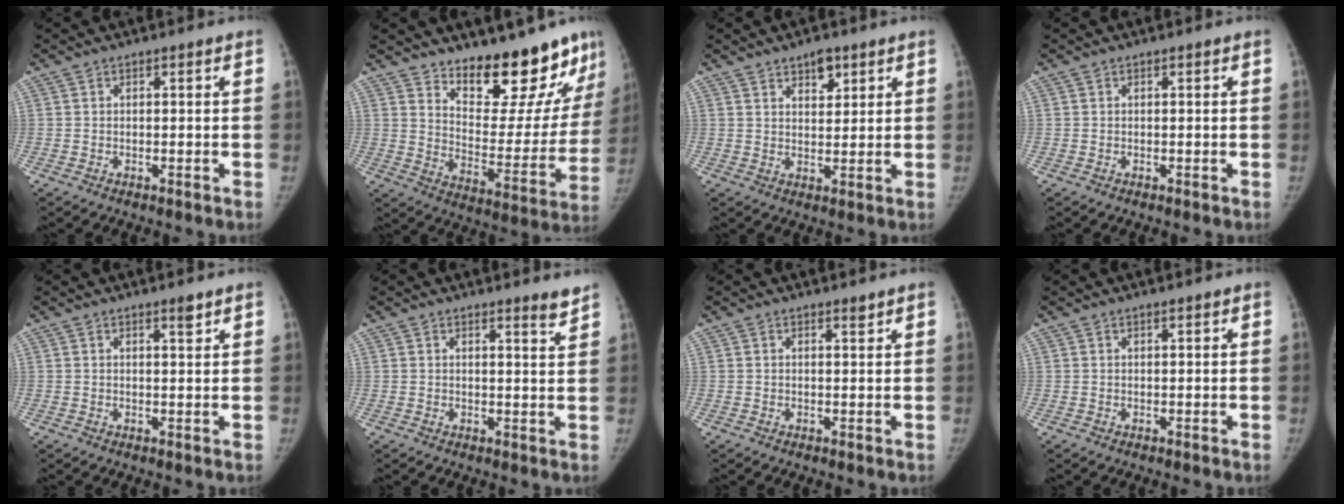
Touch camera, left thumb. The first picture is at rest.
{"total": 19.9, "force": [15.9, 6.7, 10.0], "torque": [-0.089, -0.124, 0.232]}
{"total": 4.5, "force": [3.0, 2.2, 2.5], "torque": [-0.020, -0.019, 0.047]}
{"total": 0.0}
{"total": 1.8, "force": [1.4, 0.3, 1.2], "torque": [-0.016, -0.010, 0.022]}
{"total": 2.8, "force": [2.5, 0.1, 1.4], "torque": [-0.015, -0.025, 0.030]}
{"total": 0.9, "force": [0.8, 0.1, 0.5], "torque": [-0.006, -0.007, 0.014]}
{"total": 0.6, "force": [0.5, 0.0, 0.3], "torque": [-0.007, -0.002, 0.009]}